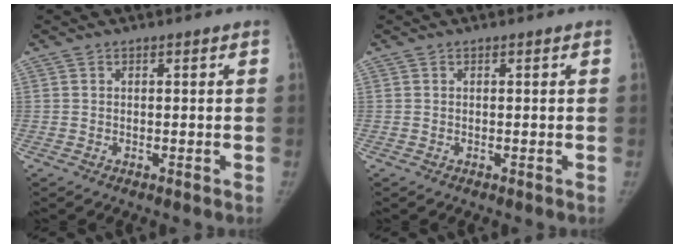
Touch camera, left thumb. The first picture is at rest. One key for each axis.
{"total": 0.0}